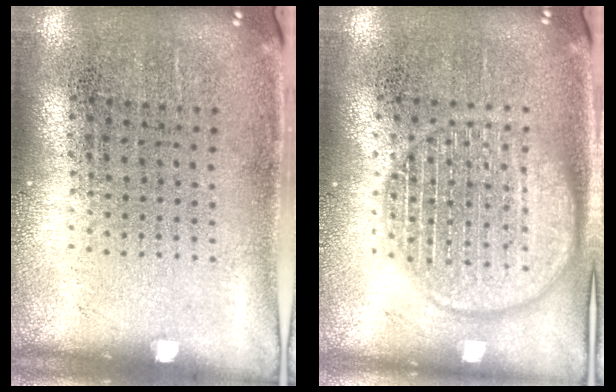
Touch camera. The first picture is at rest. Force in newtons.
{"total": 2.9, "press": 2.9, "slide": 0.4}